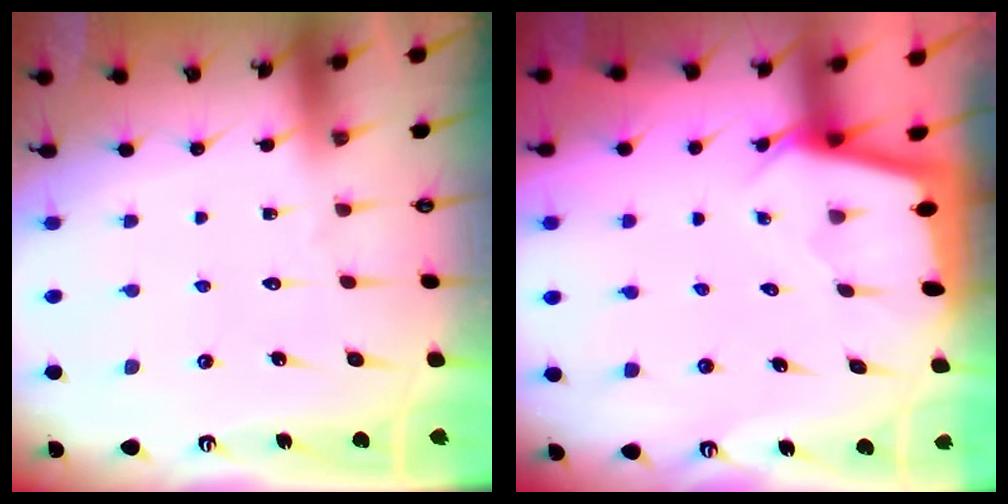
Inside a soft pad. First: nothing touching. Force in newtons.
{"total": 2.4, "press": 2.4, "slide": 0.1}